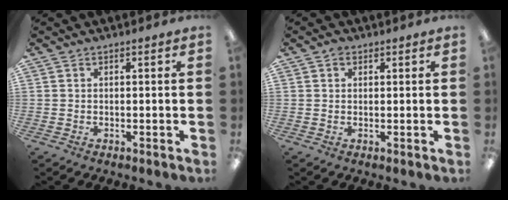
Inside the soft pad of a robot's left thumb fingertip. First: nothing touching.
{"total": 1.5, "force": [0.8, 1.1, 0.6], "torque": [-0.013, 0.003, 0.014]}